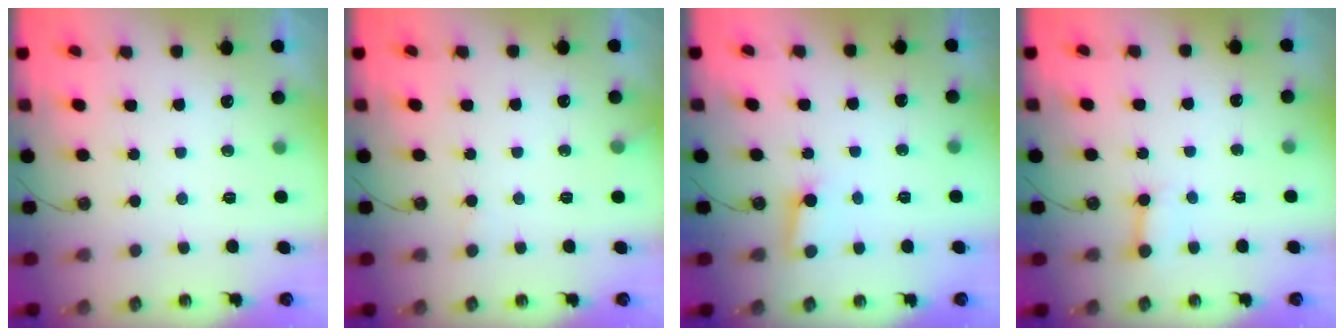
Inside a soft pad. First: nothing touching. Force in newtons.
{"total": 6.3, "press": 6.2, "slide": 0.4}
{"total": 3.0, "press": 2.9, "slide": 0.3}
{"total": 5.0, "press": 5.0, "slide": 0.4}